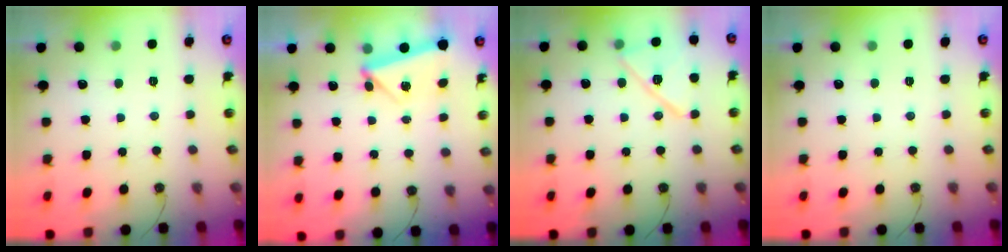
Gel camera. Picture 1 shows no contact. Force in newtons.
{"total": 5.6, "press": 5.3, "slide": 1.6}
{"total": 13.9, "press": 13.8, "slide": 1.4}
{"total": 0.0}